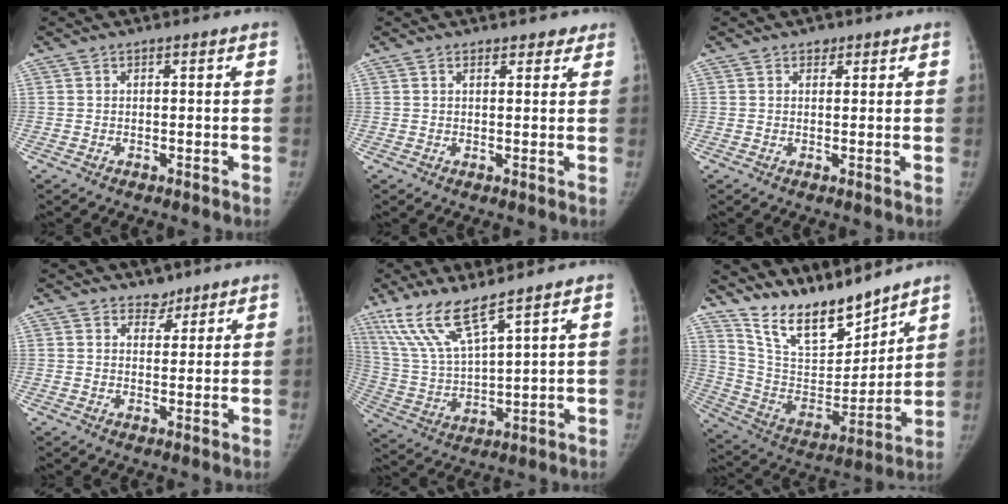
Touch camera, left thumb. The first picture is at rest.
{"total": 2.5, "force": [1.9, 1.3, 1.0], "torque": [0.006, -0.006, 0.020]}
{"total": 1.5, "force": [1.0, 1.0, 0.4], "torque": [0.006, -0.005, 0.012]}
{"total": 2.8, "force": [2.2, 1.7, 0.2], "torque": [0.018, -0.015, 0.030]}
{"total": 11.6, "force": [8.4, 1.9, 7.8], "torque": [-0.159, -0.041, 0.185]}
{"total": 17.0, "force": [14.9, 4.8, 6.7], "torque": [-0.081, -0.098, 0.281]}